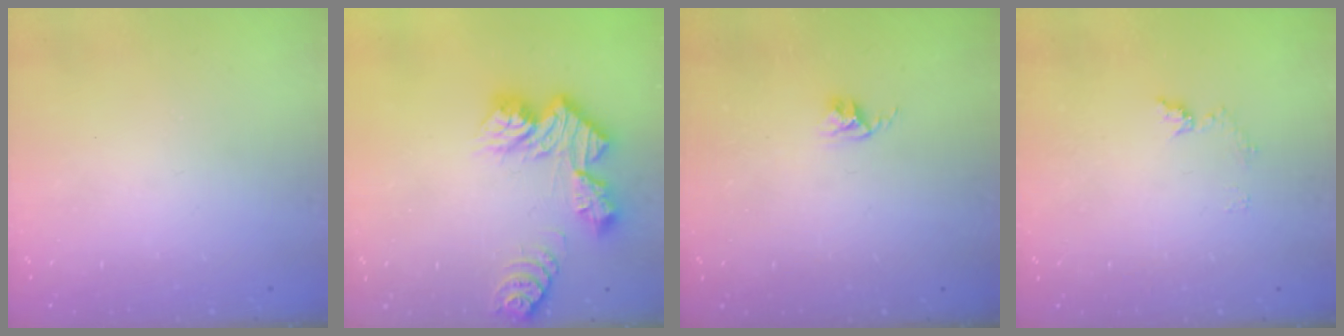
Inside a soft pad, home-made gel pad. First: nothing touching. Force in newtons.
{"total": 12.8, "press": 12.7, "slide": 1.1}
{"total": 2.4, "press": 2.4, "slide": 0.3}
{"total": 6.4, "press": 6.4, "slide": 0.7}